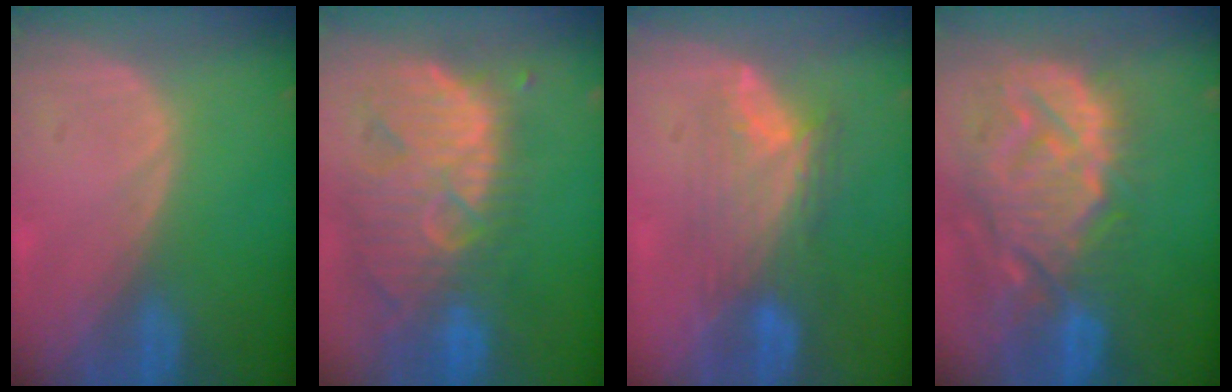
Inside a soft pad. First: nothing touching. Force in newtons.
{"total": 13.1, "press": 11.4, "slide": 6.4}
{"total": 7.4, "press": 7.1, "slide": 1.9}
{"total": 14.3, "press": 12.2, "slide": 7.5}